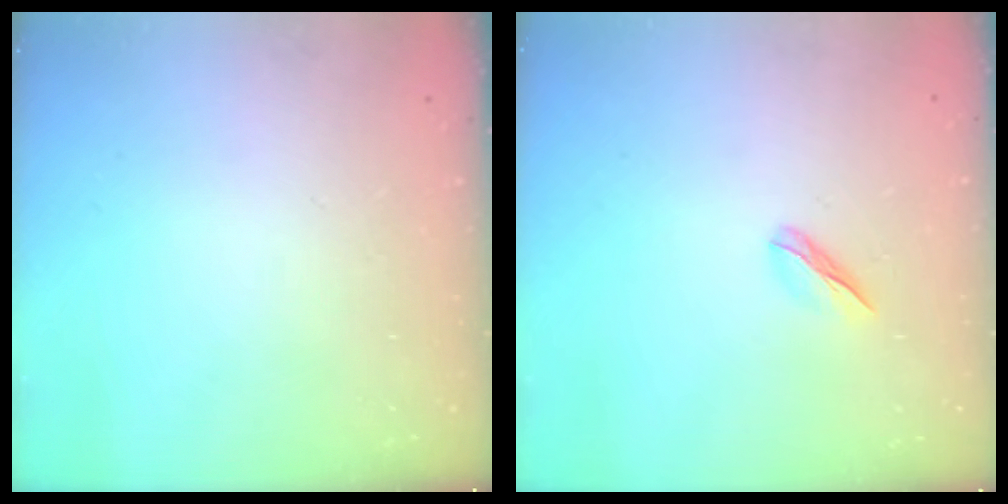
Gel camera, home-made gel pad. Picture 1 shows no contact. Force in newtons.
{"total": 3.2, "press": 3.0, "slide": 1.0}